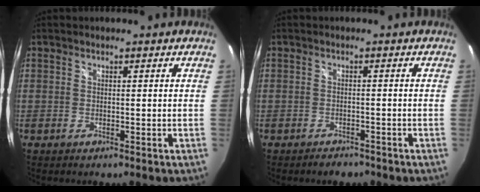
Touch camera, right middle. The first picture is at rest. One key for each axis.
{"total": 2.8, "fx": -2.4, "fy": 1.3, "fz": 0.8, "tx": -0.018, "ty": -0.001, "tz": -0.033}